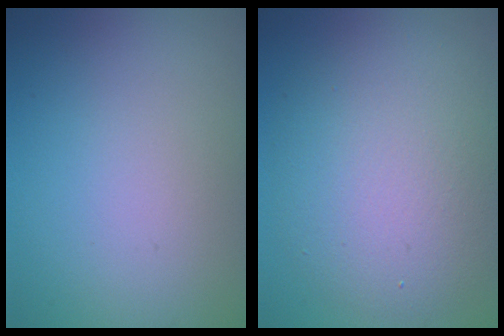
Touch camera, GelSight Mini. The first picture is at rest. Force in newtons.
{"total": 7.5, "press": 7.5, "slide": 0.2}